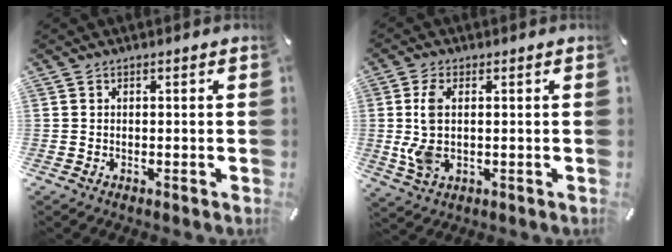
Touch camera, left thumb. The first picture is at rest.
{"total": 7.6, "force": [0.2, 4.1, 6.4], "torque": [-0.151, 0.001, 0.000]}